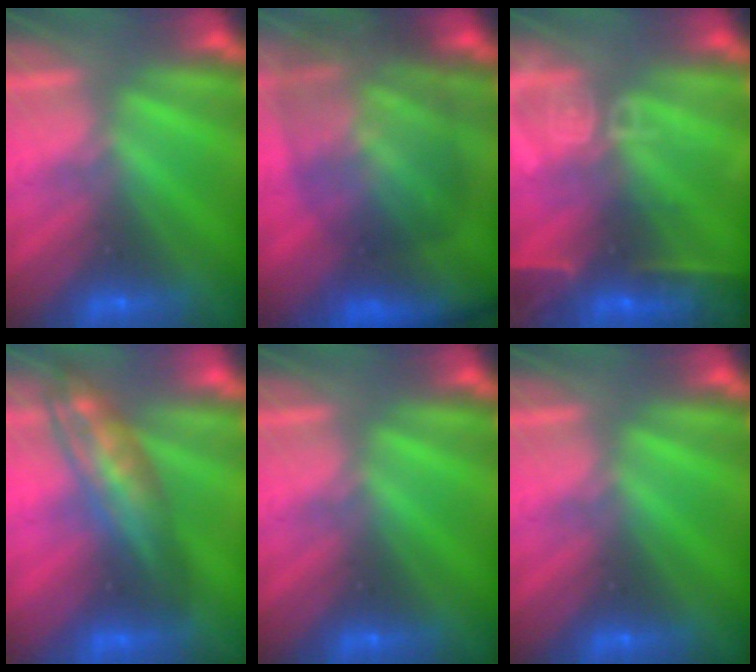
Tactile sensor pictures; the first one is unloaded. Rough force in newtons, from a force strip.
{"total": 8.7}
{"total": 13.7}
{"total": 2.8}
{"total": 0.0}
{"total": 0.0}